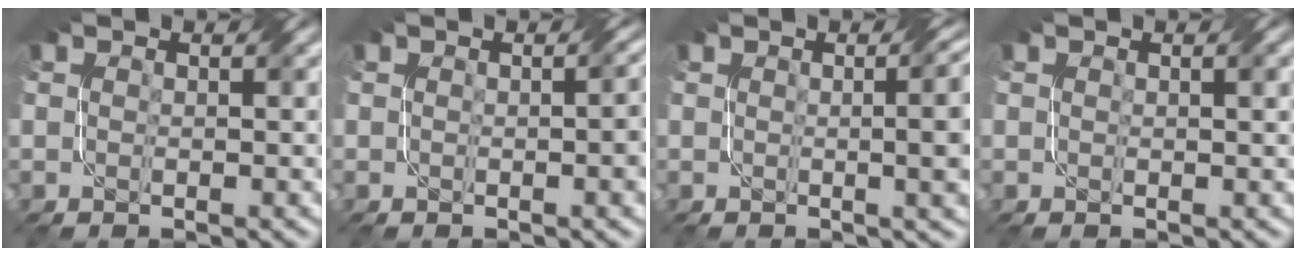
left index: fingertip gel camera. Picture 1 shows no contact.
{"total": 3.2, "force": [-0.1, 1.0, 3.0], "torque": [-0.024, 0.010, -0.002]}
{"total": 8.2, "force": [0.6, 3.4, 7.4], "torque": [-0.034, 0.023, 0.001]}
{"total": 1.3, "force": [0.7, 0.2, 1.0], "torque": [-0.013, 0.003, 0.012]}